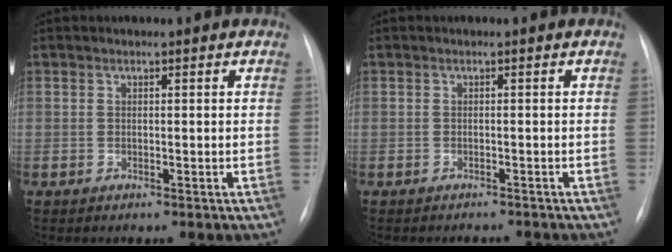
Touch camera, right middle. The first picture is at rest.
{"total": 2.7, "force": [-2.7, 0.5, 0.3], "torque": [0.002, -0.004, -0.032]}